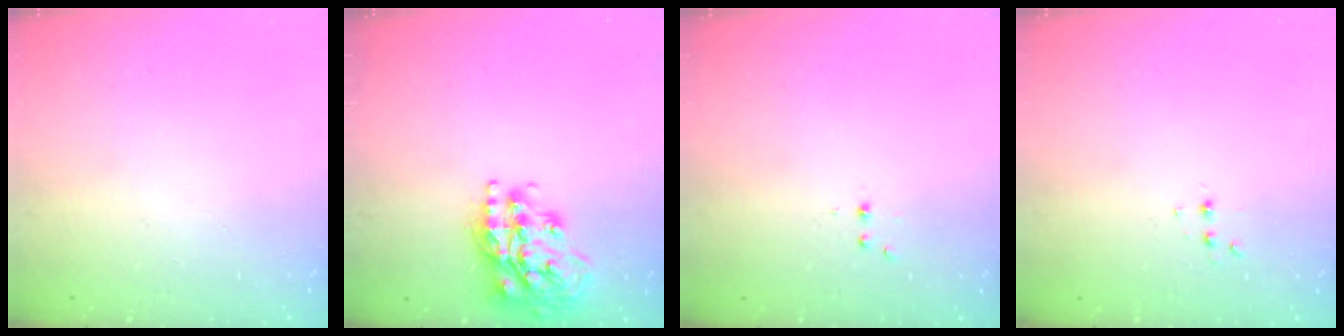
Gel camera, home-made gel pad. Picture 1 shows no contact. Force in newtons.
{"total": 17.9, "press": 17.8, "slide": 1.5}
{"total": 2.3, "press": 2.1, "slide": 0.9}
{"total": 2.8, "press": 2.7, "slide": 0.6}